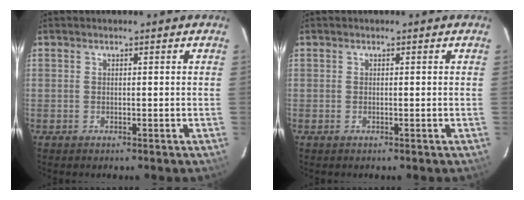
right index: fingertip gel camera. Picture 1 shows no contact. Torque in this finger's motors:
{"motor_torque": [0.07, -0.02, 0.04, 0.01]}